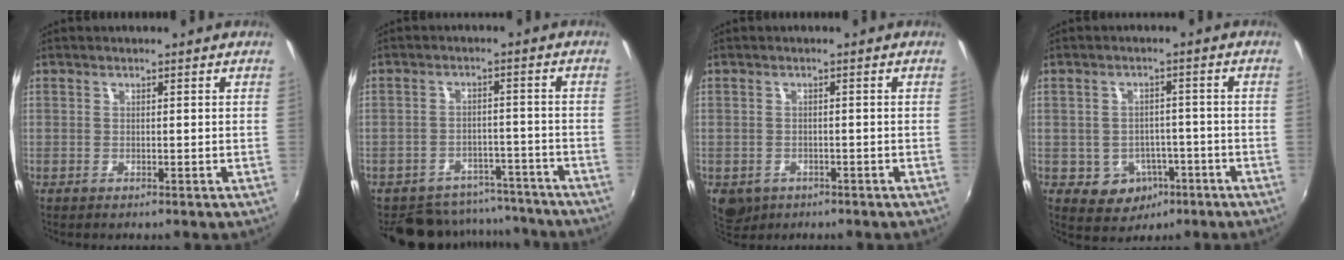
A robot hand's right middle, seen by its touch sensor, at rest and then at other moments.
{"total": 11.9, "force": [-10.5, 5.1, 2.2], "torque": [-0.055, 0.028, -0.130]}
{"total": 4.5, "force": [-2.2, 3.4, 2.0], "torque": [-0.042, -0.012, -0.027]}
{"total": 6.6, "force": [-2.9, 5.6, 2.0], "torque": [-0.048, 0.015, -0.020]}